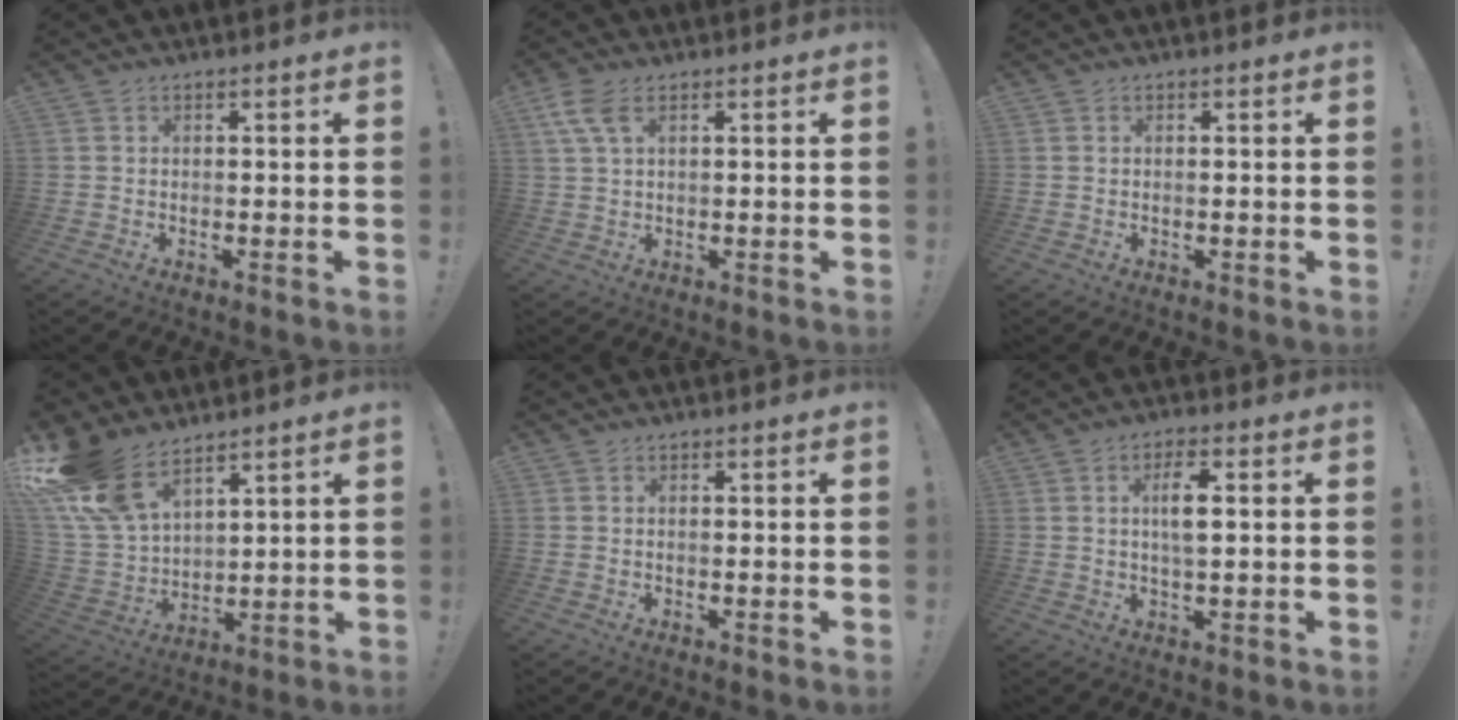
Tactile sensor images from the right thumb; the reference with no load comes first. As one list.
[{"total": 6.3, "force": [2.9, 3.0, 4.8], "torque": [-0.105, 0.000, 0.056]}, {"total": 0.0}, {"total": 17.2, "force": [12.1, 9.0, 8.2], "torque": [-0.180, -0.071, 0.234]}, {"total": 0.0}, {"total": 6.3, "force": [1.4, 2.4, 5.7], "torque": [-0.086, -0.004, 0.018]}]